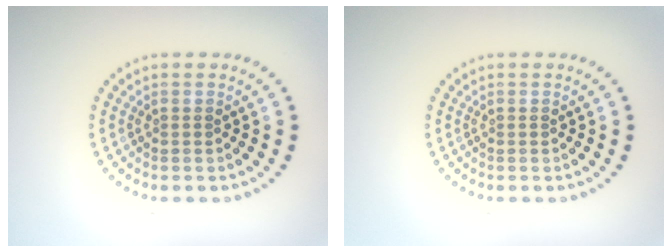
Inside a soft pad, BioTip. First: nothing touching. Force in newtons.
{"total": 0.0}